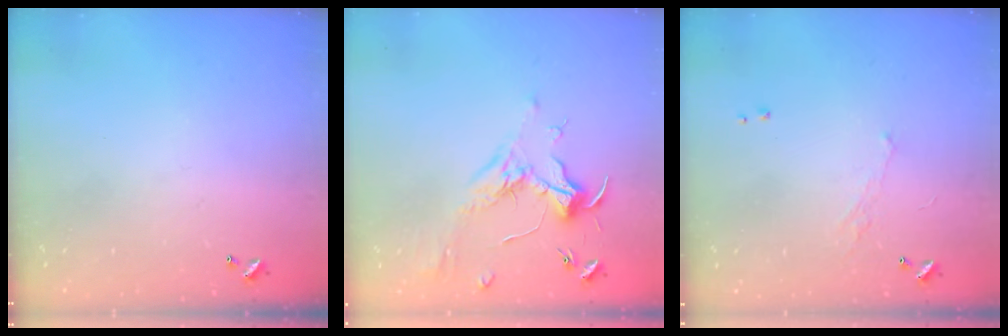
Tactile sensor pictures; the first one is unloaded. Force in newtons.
{"total": 2.0, "press": 1.9, "slide": 0.6}
{"total": 0.7, "press": 0.0, "slide": 0.7}